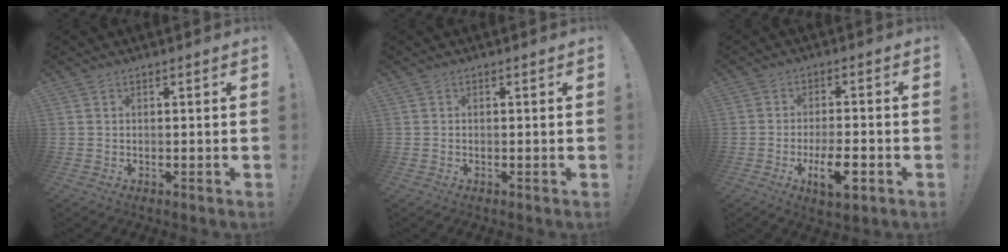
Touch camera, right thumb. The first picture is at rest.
{"total": 0.0}
{"total": 9.4, "force": [-4.2, 2.8, 8.0], "torque": [-0.138, 0.011, -0.070]}